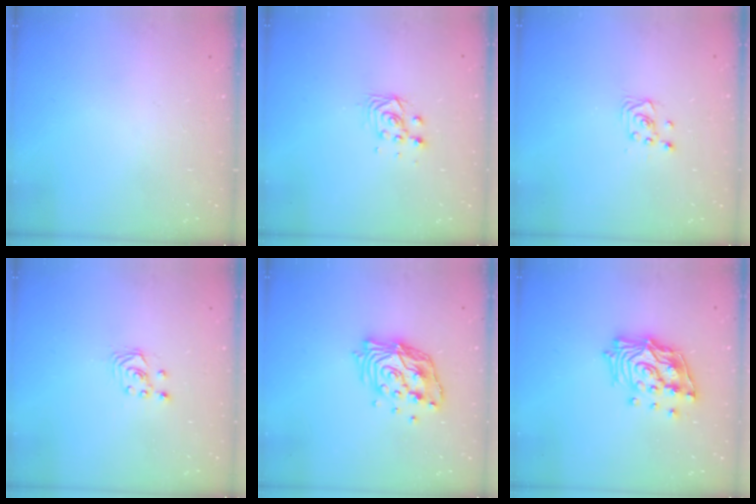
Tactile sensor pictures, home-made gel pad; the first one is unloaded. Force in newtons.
{"total": 5.0, "press": 5.0, "slide": 0.3}
{"total": 2.6, "press": 2.6, "slide": 0.2}
{"total": 2.1, "press": 2.1, "slide": 0.3}
{"total": 14.3, "press": 14.2, "slide": 1.4}
{"total": 17.0, "press": 16.8, "slide": 2.2}